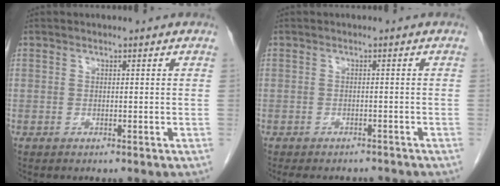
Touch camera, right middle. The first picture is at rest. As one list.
[{"total": 7.6, "force": [-6.8, 2.5, 2.3], "torque": [-0.029, -0.003, -0.084]}]